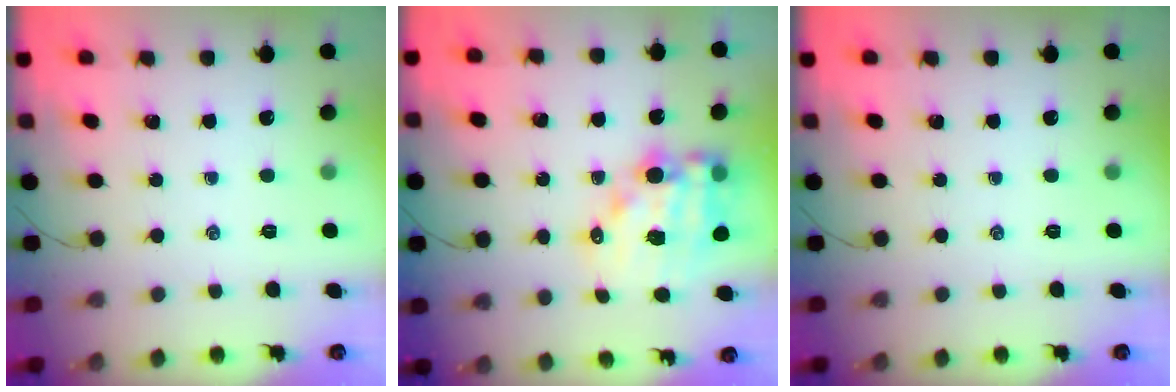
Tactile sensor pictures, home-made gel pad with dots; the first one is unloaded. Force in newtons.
{"total": 13.3, "press": 12.9, "slide": 3.1}
{"total": 0.0}